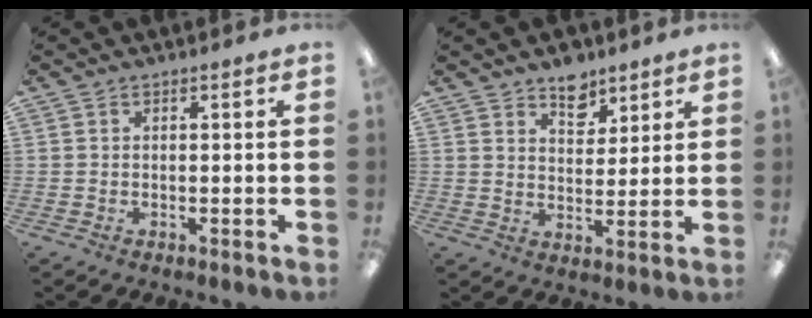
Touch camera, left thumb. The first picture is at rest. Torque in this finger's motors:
{"motor_torque": [0.91, 0.68, 0.68, -0.90, 0.00]}